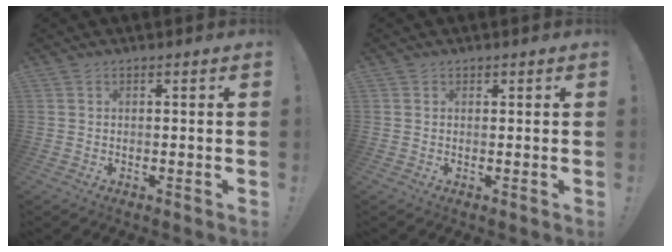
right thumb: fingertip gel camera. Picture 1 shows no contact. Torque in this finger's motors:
{"motor_torque": [-0.38, 0.23, -0.42, 0.13, -0.02]}